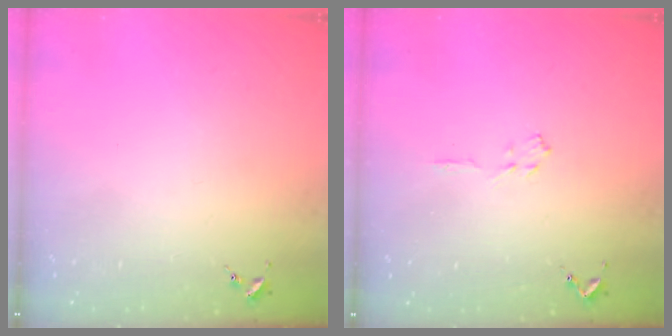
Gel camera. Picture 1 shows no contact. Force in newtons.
{"total": 3.2, "press": 3.1, "slide": 0.4}